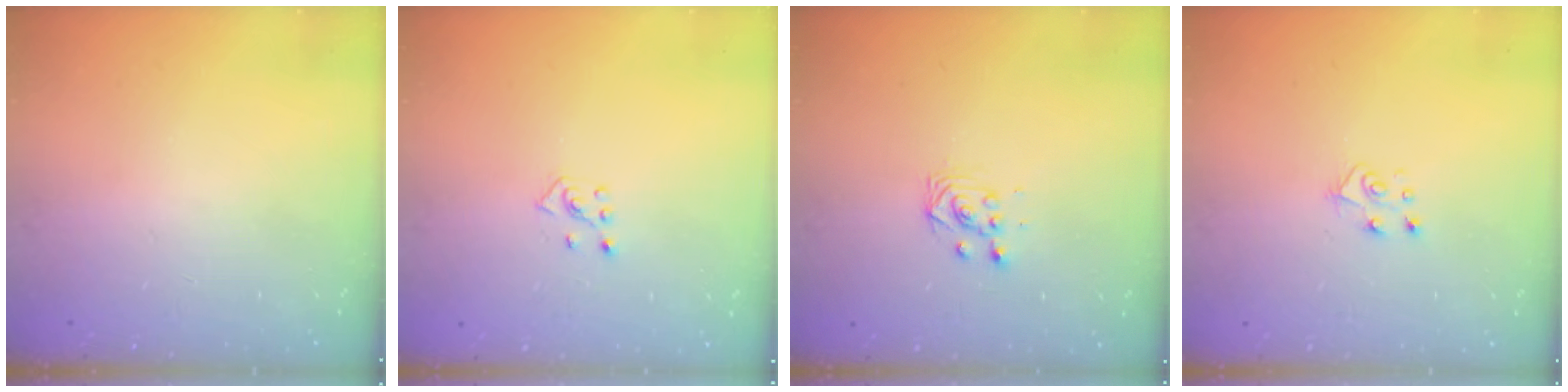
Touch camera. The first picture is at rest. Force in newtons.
{"total": 4.2, "press": 4.1, "slide": 0.7}
{"total": 2.9, "press": 2.9, "slide": 0.1}
{"total": 5.6, "press": 5.6, "slide": 0.4}